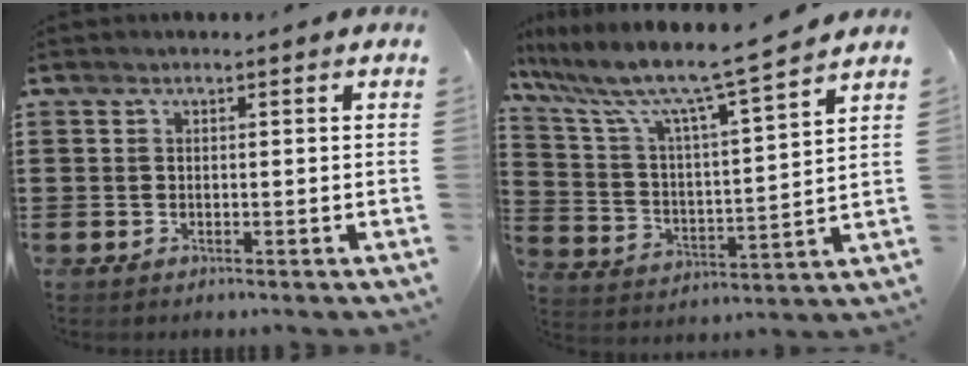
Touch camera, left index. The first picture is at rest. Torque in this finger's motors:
{"motor_torque": [1.53, -0.61, 1.05, 0.21]}